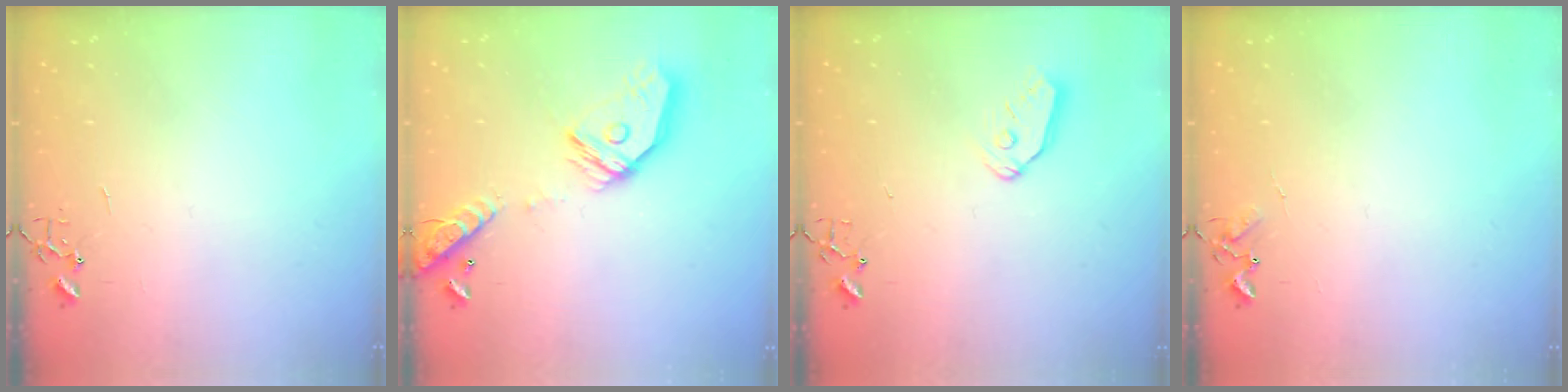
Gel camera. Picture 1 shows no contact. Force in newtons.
{"total": 17.2, "press": 17.0, "slide": 2.2}
{"total": 7.7, "press": 7.7, "slide": 0.4}
{"total": 4.5, "press": 4.5, "slide": 0.5}